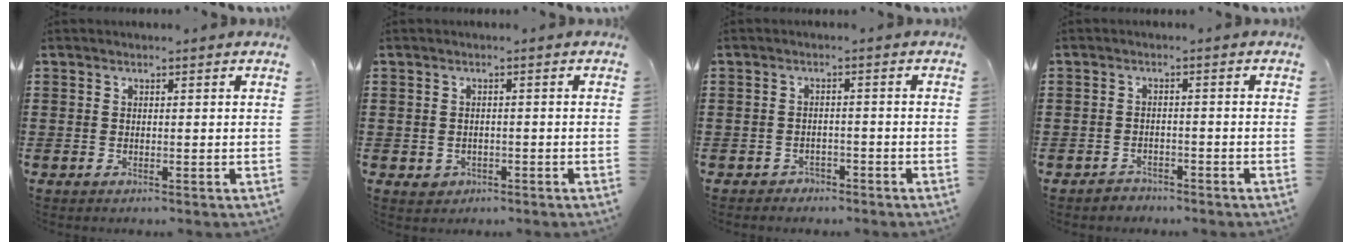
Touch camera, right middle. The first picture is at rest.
{"total": 1.2, "force": [-0.4, 1.1, 0.4], "torque": [-0.012, 0.004, -0.011]}
{"total": 1.7, "force": [-1.6, 0.7, -0.1], "torque": [-0.005, 0.003, -0.037]}
{"total": 1.9, "force": [-1.8, 0.6, -0.2], "torque": [-0.003, 0.003, -0.043]}